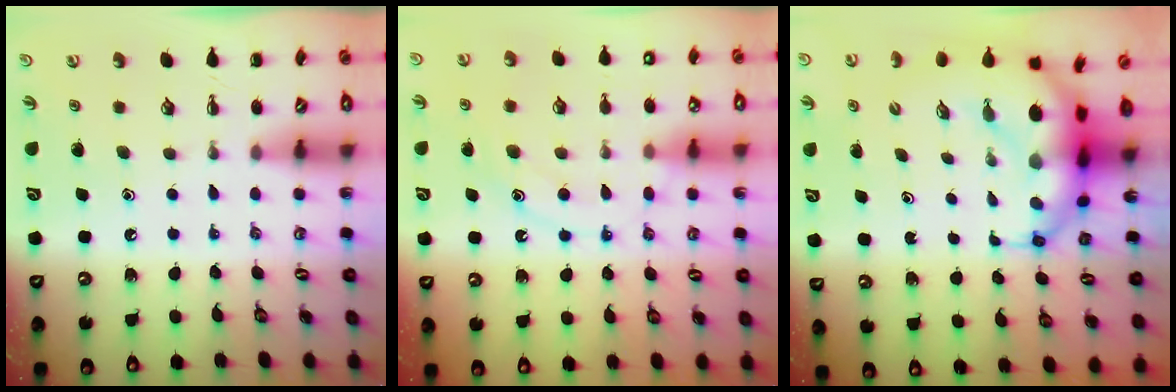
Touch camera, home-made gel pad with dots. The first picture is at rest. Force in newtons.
{"total": 12.2, "press": 12.1, "slide": 0.8}
{"total": 10.5, "press": 10.1, "slide": 2.9}